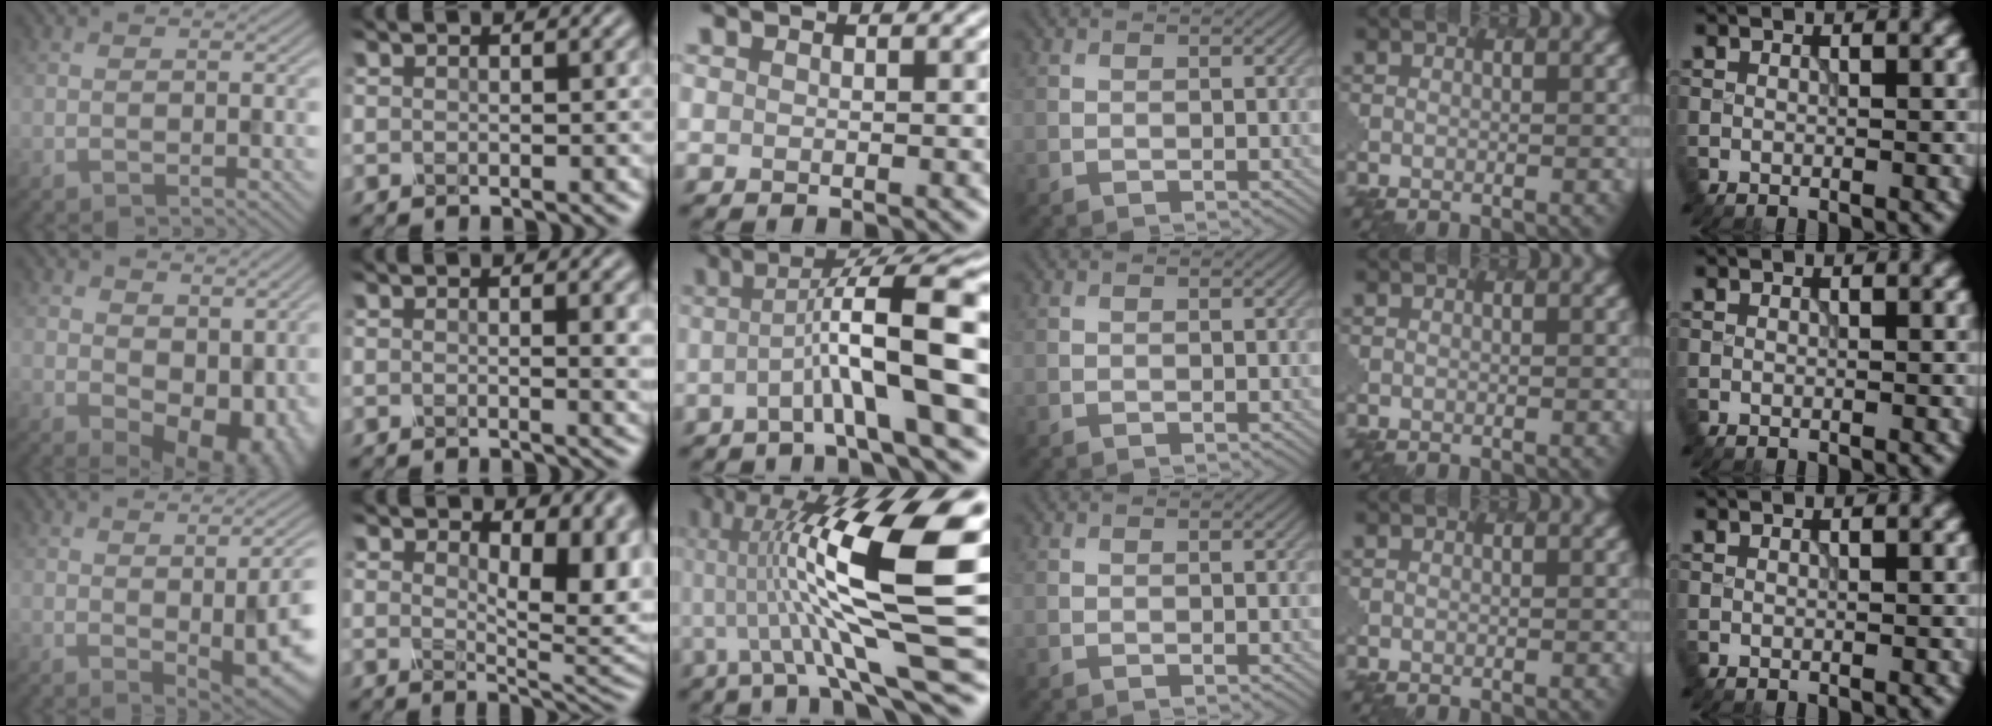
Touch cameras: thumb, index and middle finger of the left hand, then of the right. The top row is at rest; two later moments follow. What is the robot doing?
{"motion": "dispense", "object": "dispenser bottle"}